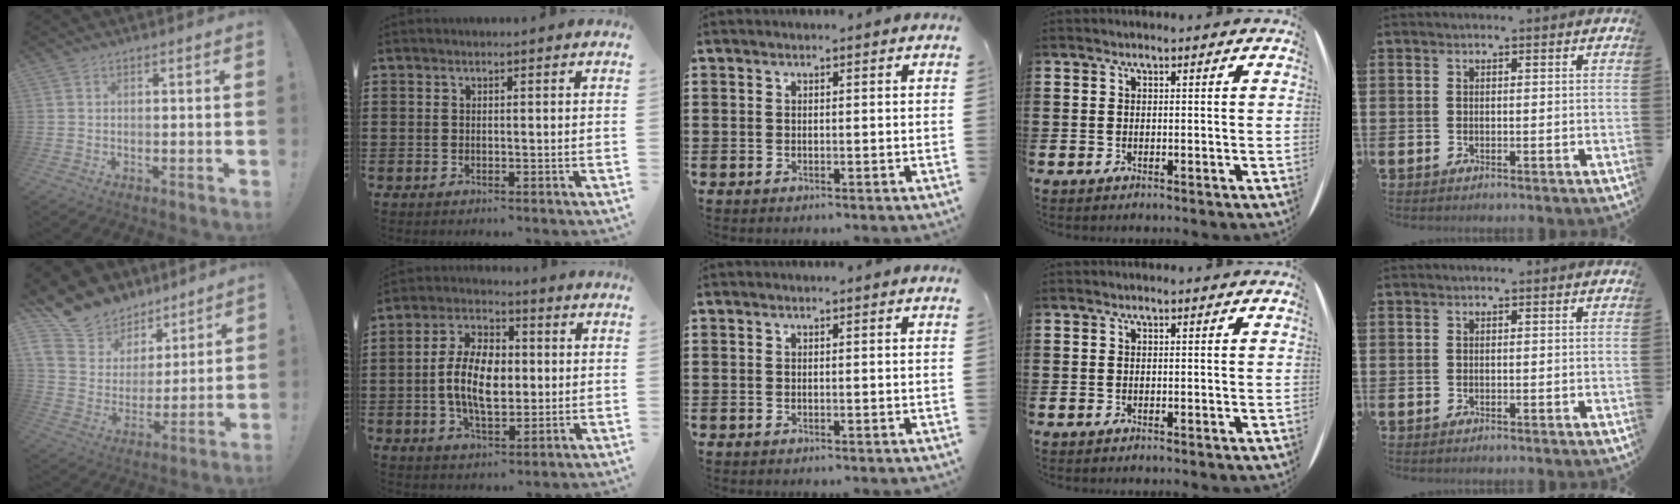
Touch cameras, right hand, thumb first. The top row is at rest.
{"thumb": {"total": 13.5, "force": [10.1, 8.7, 2.3], "torque": [-0.052, -0.081, 0.201]}, "index": {"total": 9.3, "force": [-0.4, 5.2, 7.8], "torque": [-0.171, 0.005, -0.011]}}